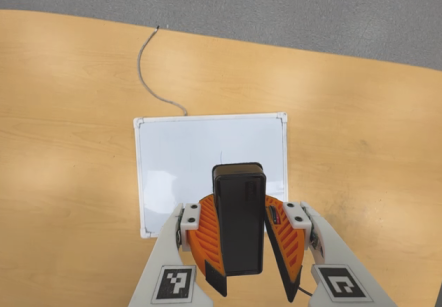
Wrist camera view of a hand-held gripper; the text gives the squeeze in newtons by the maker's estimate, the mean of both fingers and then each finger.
{"total": 8.8, "left": 9.4, "right": 8.2}